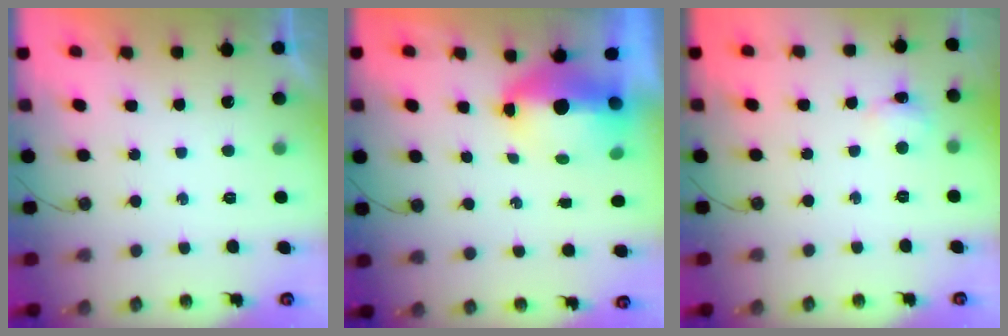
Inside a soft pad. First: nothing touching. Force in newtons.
{"total": 14.7, "press": 9.3, "slide": 11.4}
{"total": 3.7, "press": 3.6, "slide": 0.7}